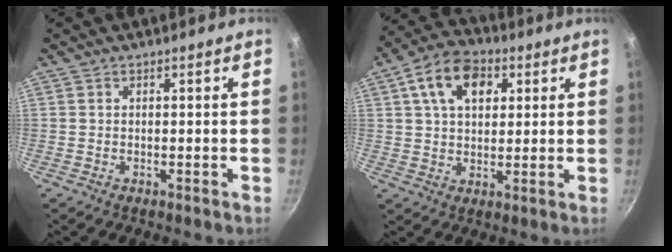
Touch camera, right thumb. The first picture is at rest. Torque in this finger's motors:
{"motor_torque": [-0.29, 2.03, 1.02, 0.30, 0.35]}